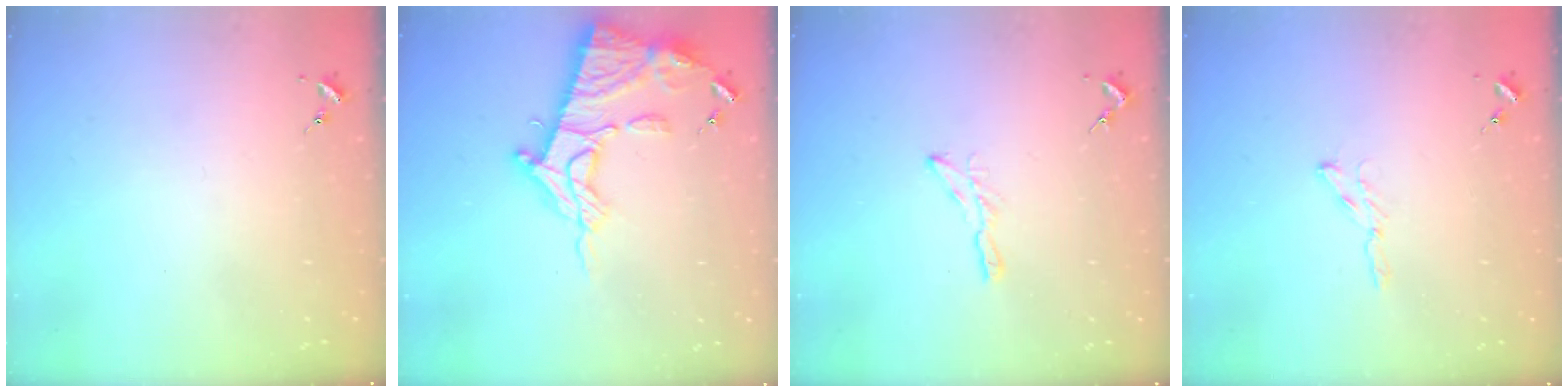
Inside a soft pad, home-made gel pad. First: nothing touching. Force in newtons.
{"total": 16.5, "press": 16.4, "slide": 1.4}
{"total": 5.4, "press": 5.4, "slide": 0.3}
{"total": 3.4, "press": 3.4, "slide": 0.4}